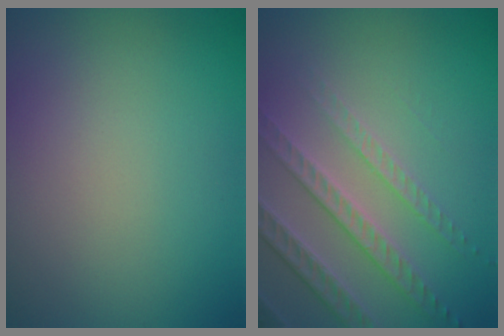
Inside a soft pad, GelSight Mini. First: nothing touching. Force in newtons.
{"total": 4.4, "press": 3.3, "slide": 2.9}